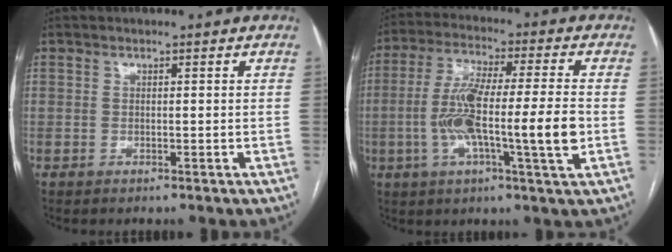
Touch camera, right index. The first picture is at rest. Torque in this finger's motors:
{"motor_torque": [1.04, 0.11, 0.44, 0.21]}